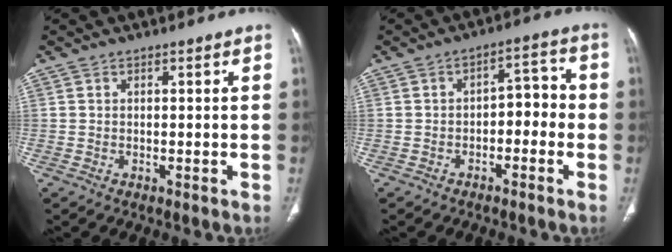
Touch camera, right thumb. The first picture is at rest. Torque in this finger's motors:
{"motor_torque": [-0.37, -0.24, -0.24, 0.12, 0.03]}